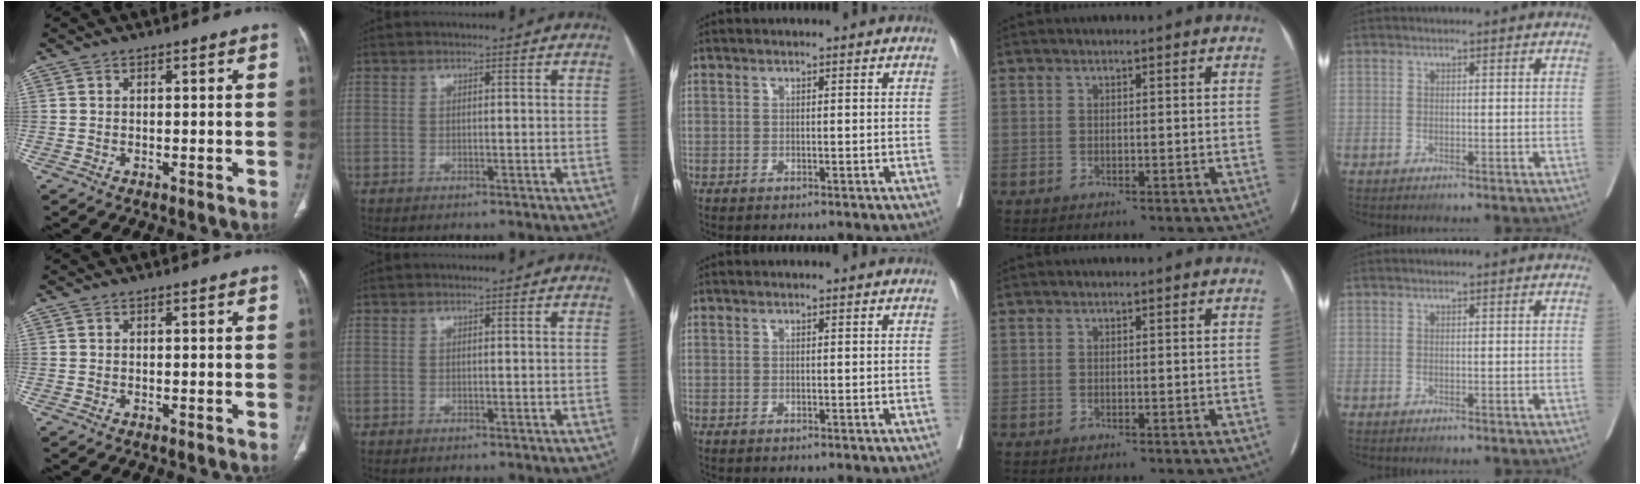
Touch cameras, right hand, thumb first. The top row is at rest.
{}